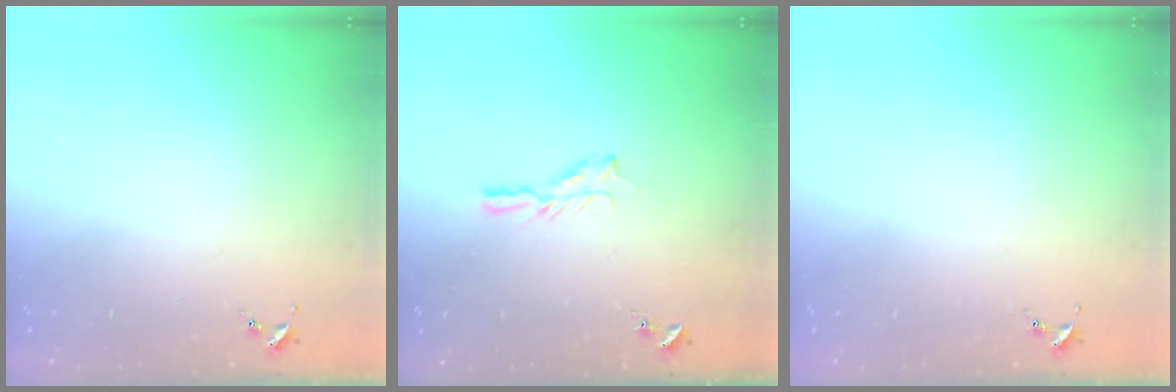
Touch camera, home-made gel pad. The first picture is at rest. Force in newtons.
{"total": 5.1, "press": 5.1, "slide": 0.7}
{"total": 0.0}